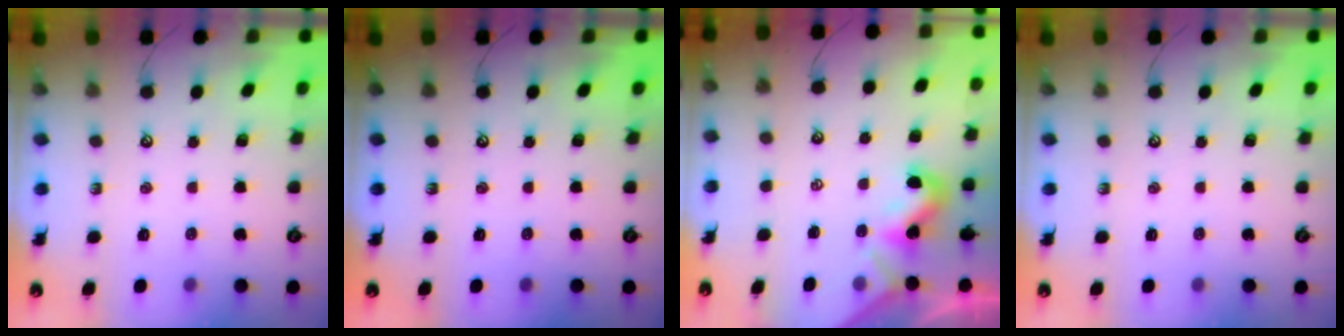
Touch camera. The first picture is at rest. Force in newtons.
{"total": 0.0}
{"total": 1.8, "press": 1.8, "slide": 0.5}
{"total": 0.0}